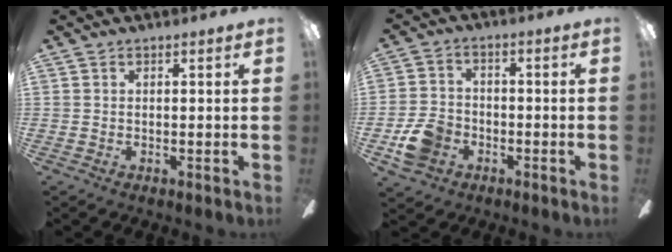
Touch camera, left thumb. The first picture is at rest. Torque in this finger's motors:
{"motor_torque": [0.15, 1.75, 0.29, -0.21, 0.03]}